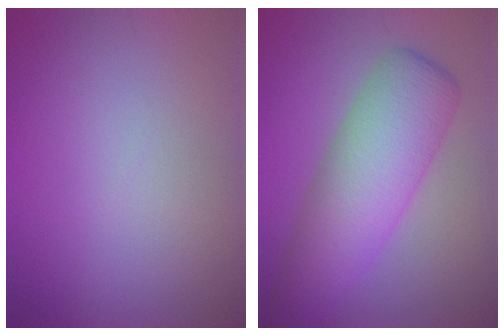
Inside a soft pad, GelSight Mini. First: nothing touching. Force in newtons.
{"total": 6.7, "press": 6.7, "slide": 0.1}